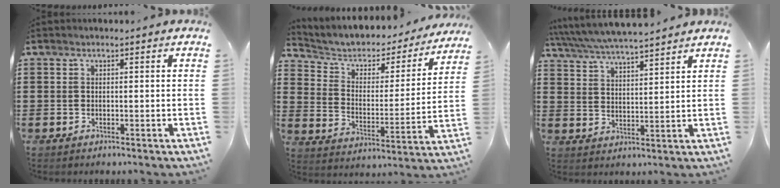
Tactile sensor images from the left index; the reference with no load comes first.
{"total": 4.1, "force": [3.2, 2.3, 1.3], "torque": [-0.049, -0.028, 0.046]}
{"total": 5.4, "force": [5.2, 0.1, 1.4], "torque": [-0.049, -0.026, 0.090]}